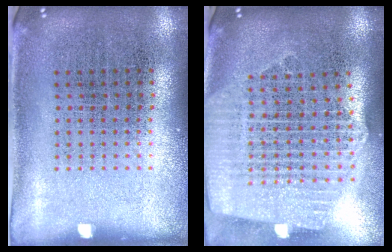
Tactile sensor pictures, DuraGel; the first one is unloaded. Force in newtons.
{"total": 2.6, "press": 2.2, "slide": 1.3}